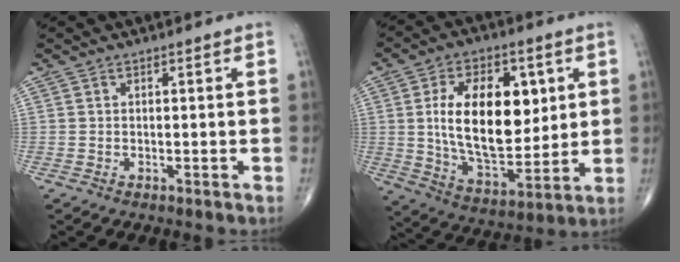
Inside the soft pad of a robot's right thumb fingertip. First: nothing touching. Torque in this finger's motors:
{"motor_torque": [-0.33, 1.19, 1.50, 0.69, 0.26]}